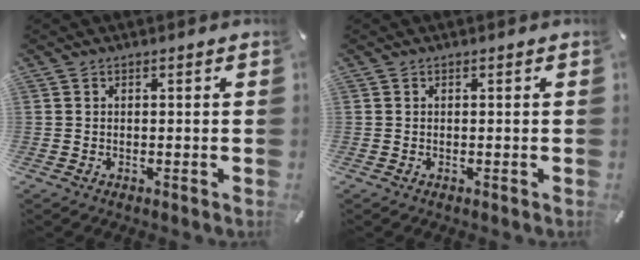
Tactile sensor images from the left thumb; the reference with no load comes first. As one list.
[{"total": 0.0}]